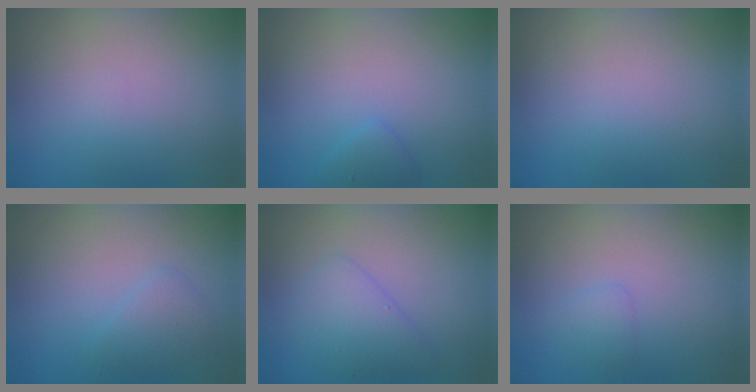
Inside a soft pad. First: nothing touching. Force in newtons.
{"total": 1.2, "press": 1.2, "slide": 0.1}
{"total": 0.0}
{"total": 1.6, "press": 1.6, "slide": 0.0}
{"total": 2.8, "press": 2.8, "slide": 0.1}
{"total": 0.9, "press": 0.9, "slide": 0.2}